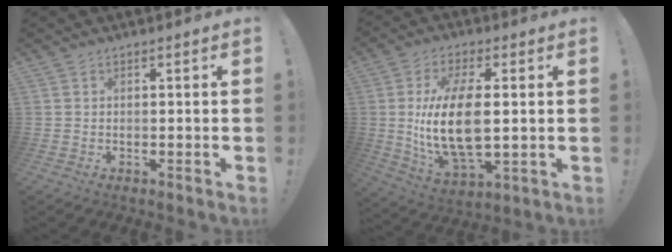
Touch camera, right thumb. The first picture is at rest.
{"total": 17.5, "force": [0.9, 8.4, 15.4], "torque": [-0.303, -0.012, 0.016]}